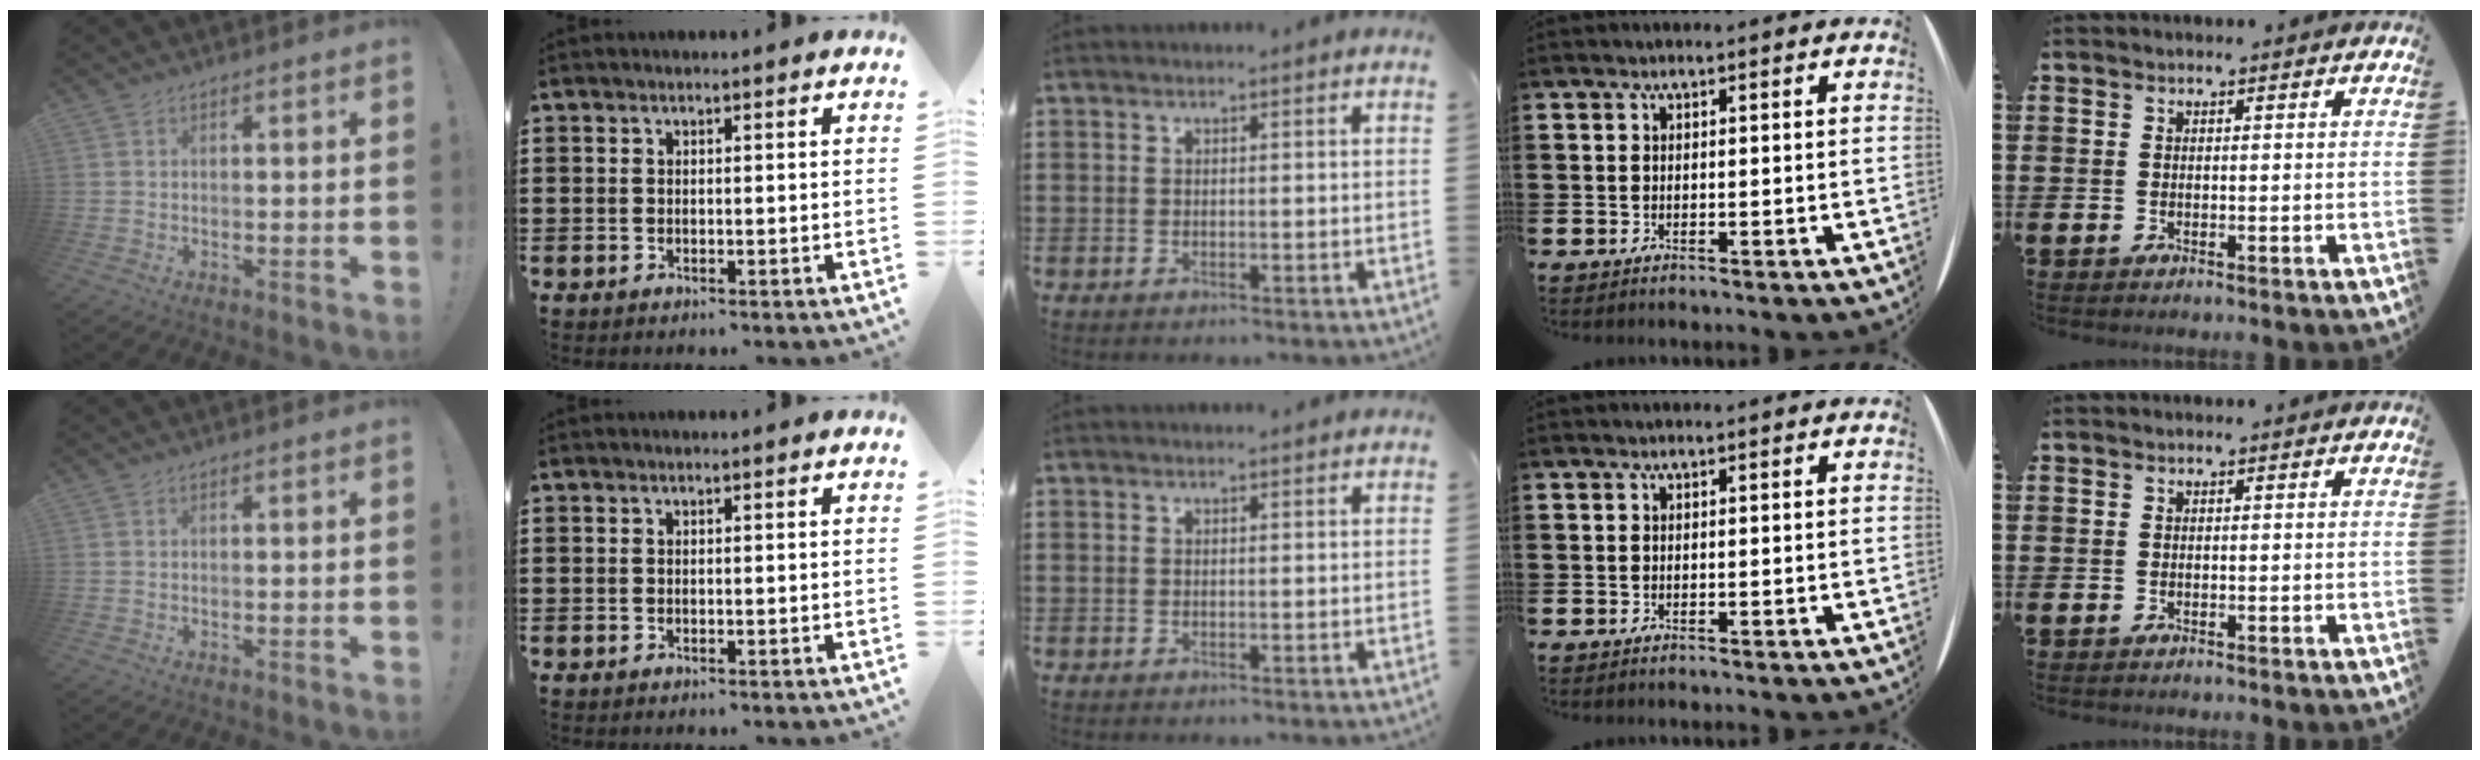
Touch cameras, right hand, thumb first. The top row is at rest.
{}